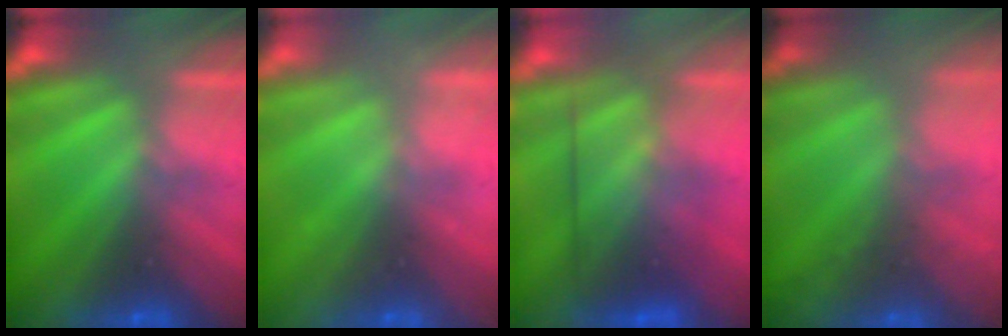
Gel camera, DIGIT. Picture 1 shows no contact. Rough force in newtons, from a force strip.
{"total": 2.1}
{"total": 3.9}
{"total": 6.7}